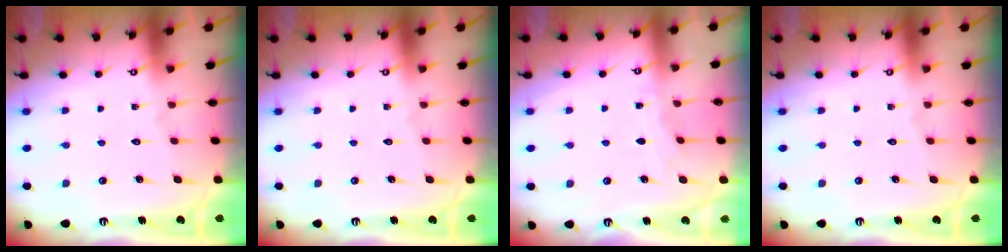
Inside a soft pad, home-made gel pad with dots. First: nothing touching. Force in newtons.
{"total": 0.0}
{"total": 2.5, "press": 2.5, "slide": 0.3}
{"total": 0.0}